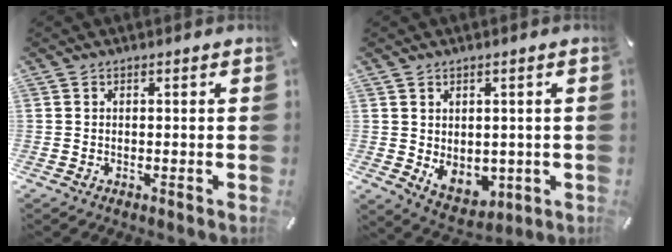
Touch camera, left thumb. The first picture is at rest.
{"total": 5.9, "force": [0.7, 5.2, 2.7], "torque": [-0.027, -0.008, 0.017]}